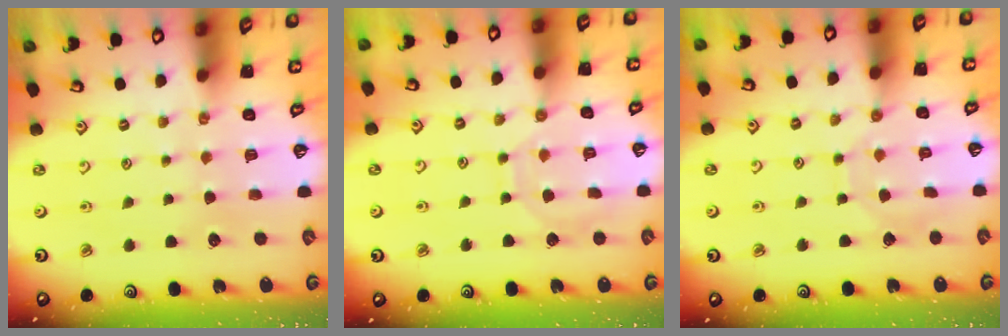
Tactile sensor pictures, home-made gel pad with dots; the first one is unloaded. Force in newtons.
{"total": 7.7, "press": 7.6, "slide": 0.7}
{"total": 6.0, "press": 5.9, "slide": 0.6}